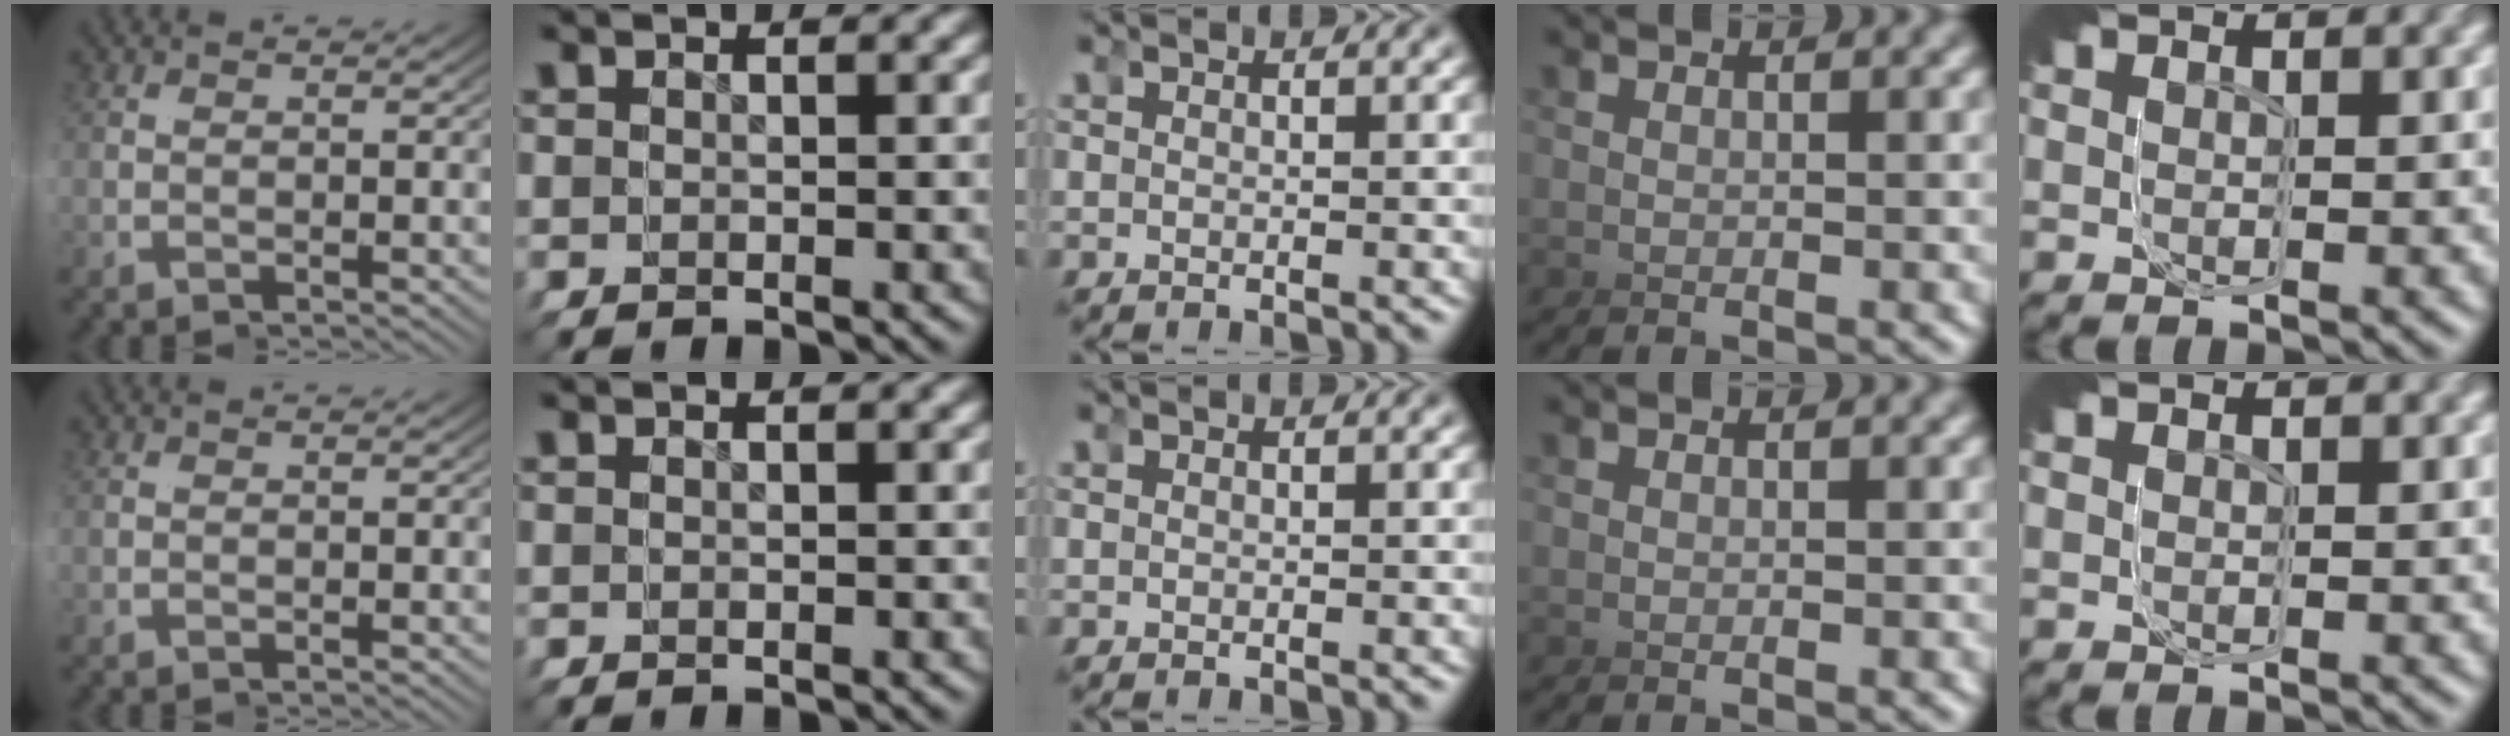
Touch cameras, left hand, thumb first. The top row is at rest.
{}